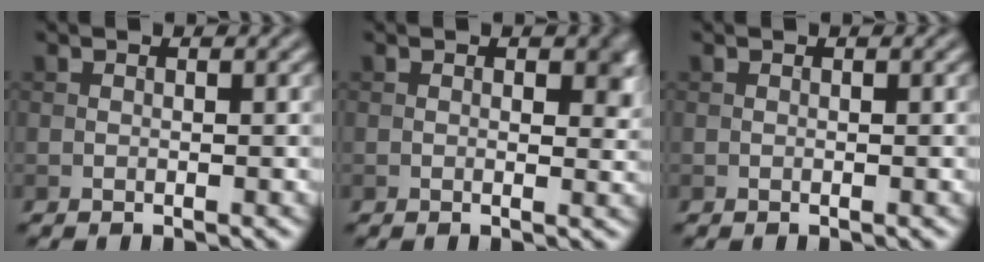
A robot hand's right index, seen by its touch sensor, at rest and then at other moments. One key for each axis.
{"total": 2.1, "fx": 0.4, "fy": 1.1, "fz": 1.7, "tx": -0.015, "ty": -0.005, "tz": 0.004}
{"total": 0.0}